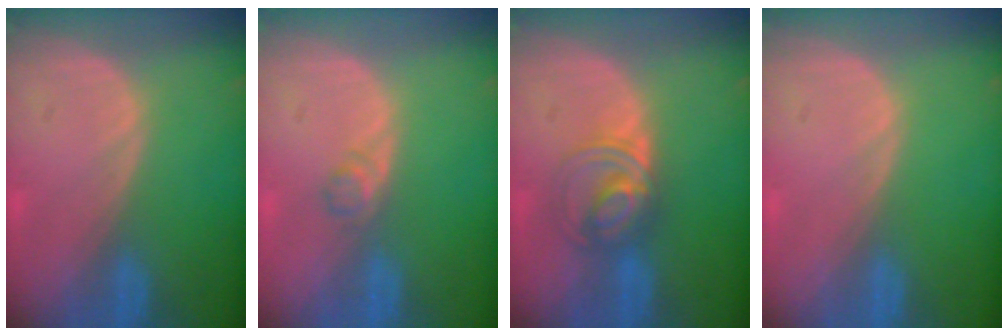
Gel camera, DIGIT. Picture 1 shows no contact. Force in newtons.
{"total": 1.6, "press": 1.6, "slide": 0.2}
{"total": 5.5, "press": 5.5, "slide": 0.6}
{"total": 0.0}